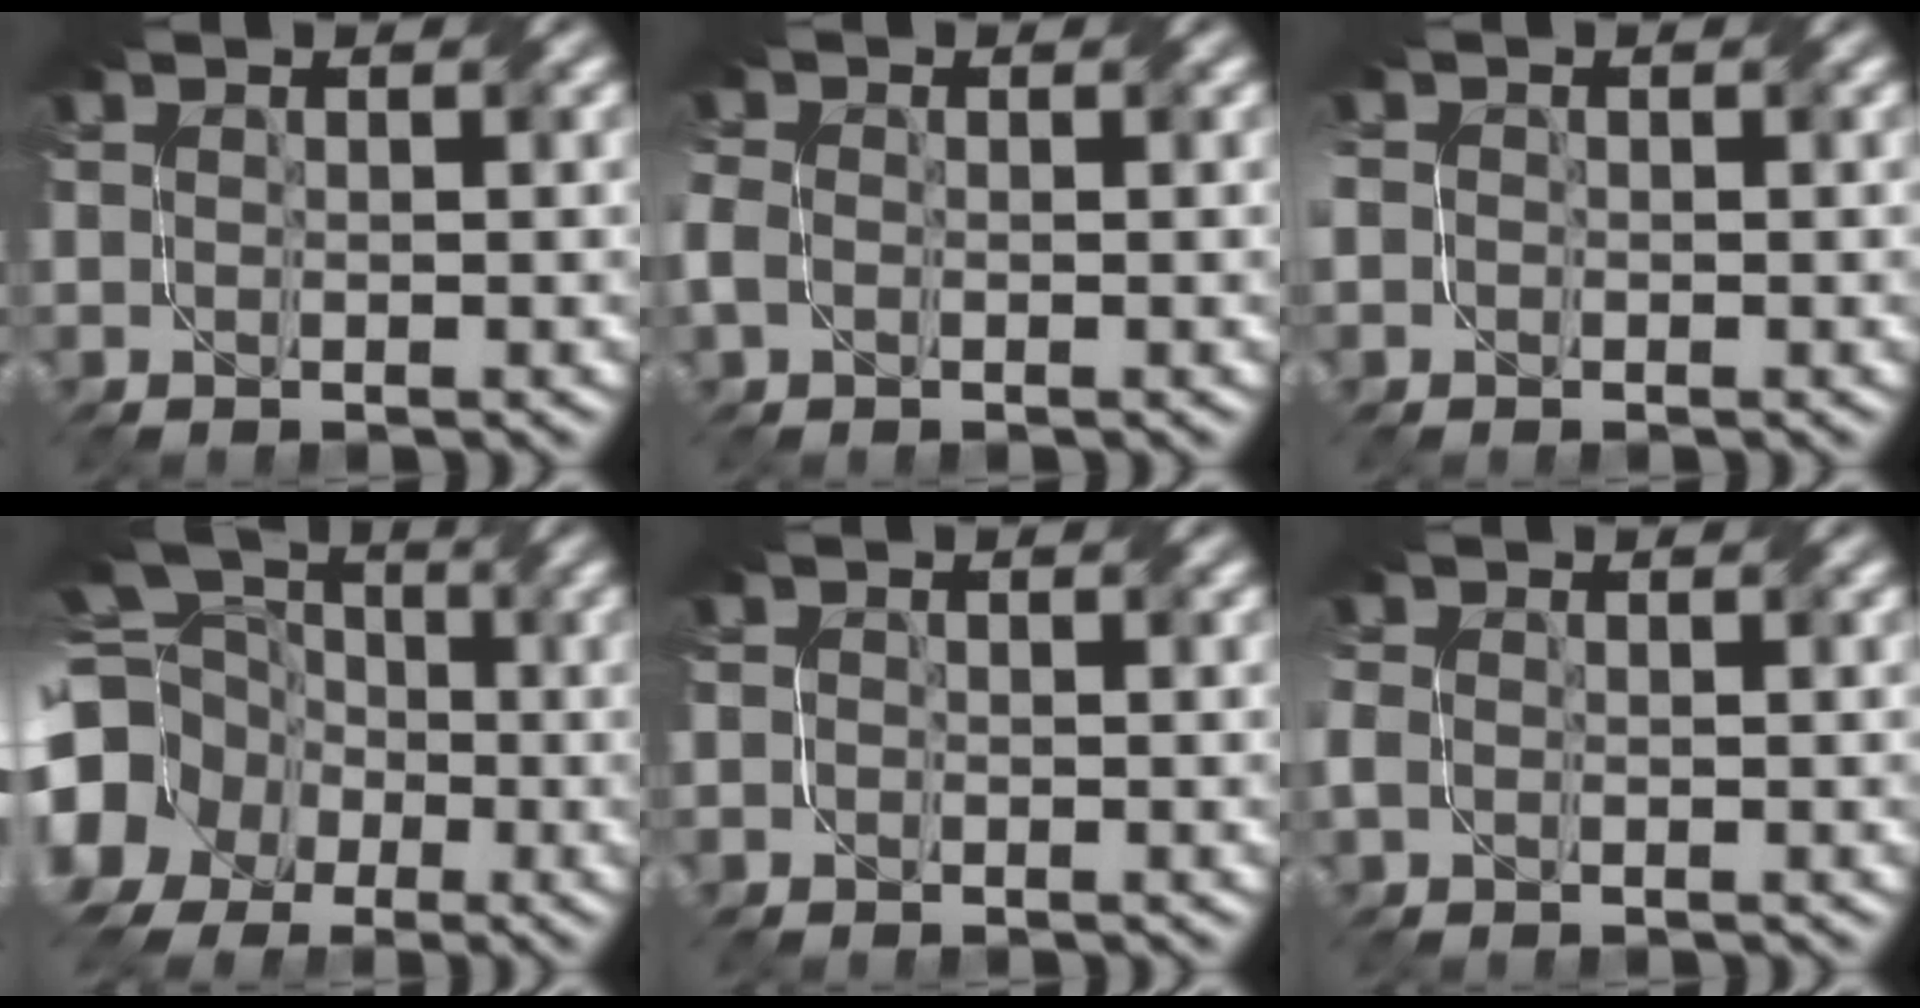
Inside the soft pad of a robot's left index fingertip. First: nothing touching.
{"total": 1.7, "force": [-0.3, 1.5, 0.8], "torque": [-0.033, -0.001, -0.009]}
{"total": 1.6, "force": [-0.4, 1.5, 0.5], "torque": [-0.011, -0.002, -0.006]}
{"total": 18.4, "force": [-3.2, 16.6, 7.2], "torque": [-0.199, -0.013, -0.090]}
{"total": 0.8, "force": [-0.4, 0.6, -0.3], "torque": [0.007, -0.004, -0.005]}
{"total": 1.2, "force": [-0.2, 1.1, 0.5], "torque": [-0.020, -0.004, -0.002]}